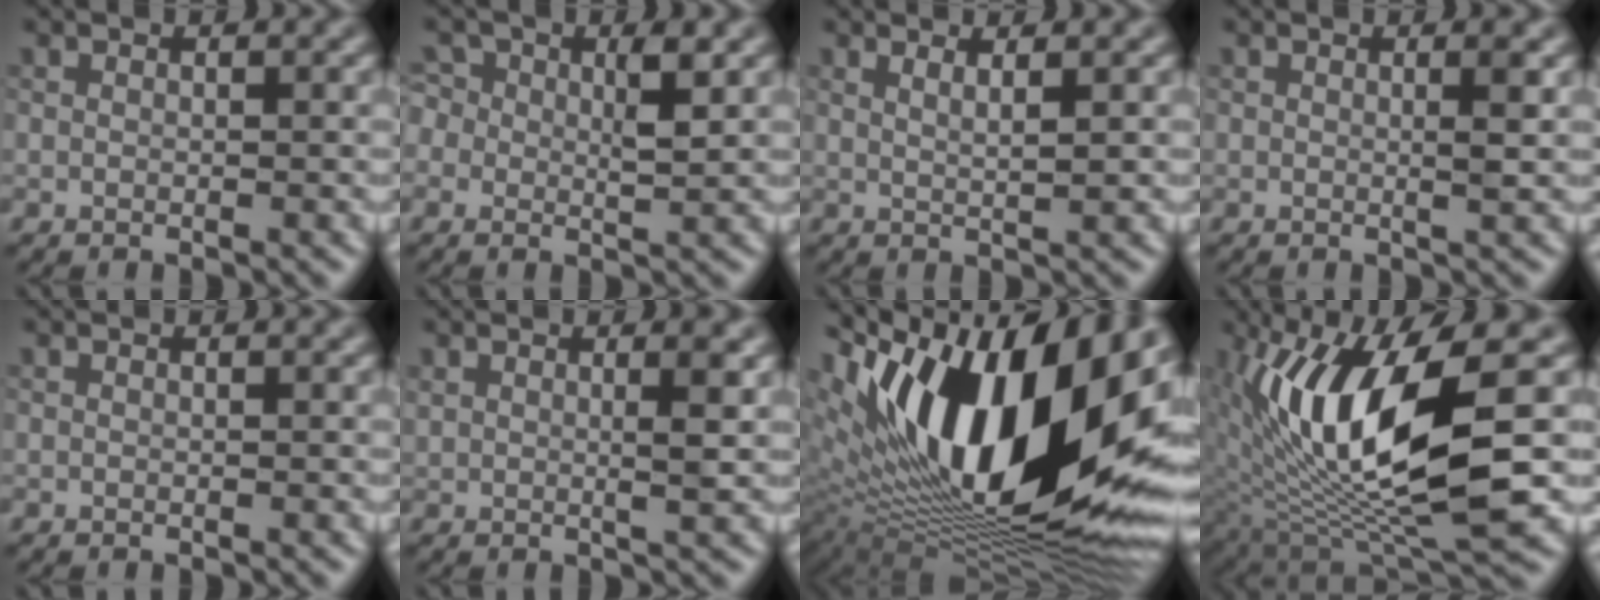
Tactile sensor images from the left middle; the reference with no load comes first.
{"total": 2.3, "force": [0.5, 1.7, 1.5], "torque": [-0.020, 0.001, 0.011]}
{"total": 1.3, "force": [0.6, 0.3, 1.1], "torque": [-0.006, 0.002, 0.009]}
{"total": 1.7, "force": [0.1, 0.5, 1.6], "torque": [-0.013, 0.005, -0.002]}
{"total": 0.0}
{"total": 2.4, "force": [0.6, 0.7, 2.2], "torque": [-0.020, 0.007, 0.006]}
{"total": 18.3, "force": [4.6, 8.4, 15.6], "torque": [-0.250, 0.028, 0.069]}
{"total": 11.6, "force": [1.0, 3.5, 11.1], "torque": [-0.214, -0.019, 0.028]}